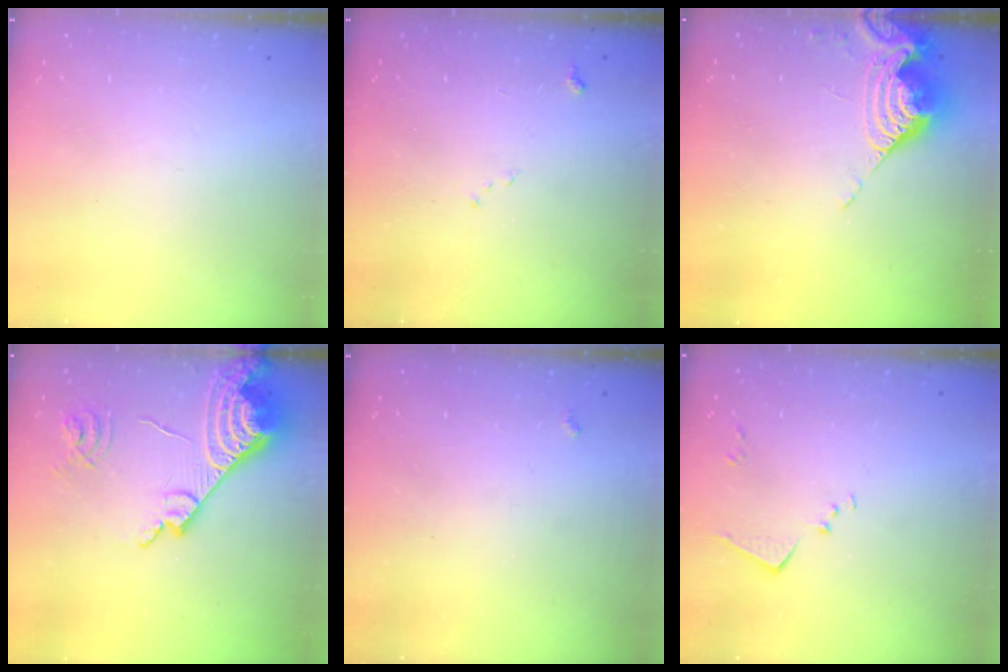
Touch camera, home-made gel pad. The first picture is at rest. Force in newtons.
{"total": 7.6, "press": 7.6, "slide": 0.9}
{"total": 9.0, "press": 9.0, "slide": 0.5}
{"total": 17.7, "press": 17.7, "slide": 1.8}
{"total": 3.7, "press": 3.6, "slide": 0.7}
{"total": 6.8, "press": 6.8, "slide": 0.6}